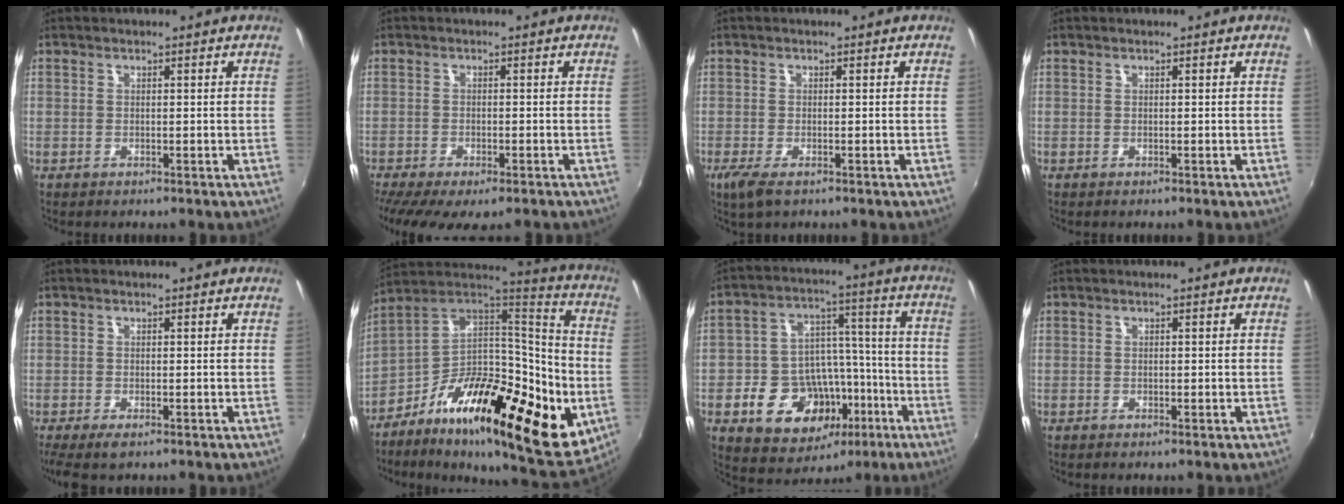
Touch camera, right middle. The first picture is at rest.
{"total": 9.3, "force": [-6.7, 2.8, 5.7], "torque": [-0.126, -0.046, -0.106]}
{"total": 3.8, "force": [-2.1, 1.0, 2.9], "torque": [-0.061, -0.015, -0.036]}
{"total": 0.0}
{"total": 4.3, "force": [-2.8, 1.1, 3.1], "torque": [-0.064, -0.021, -0.043]}
{"total": 30.6, "force": [-11.1, 12.2, 25.7], "torque": [-0.398, -0.020, -0.188]}
{"total": 16.9, "force": [-7.2, 12.8, 8.4], "torque": [-0.175, 0.038, -0.087]}
{"total": 0.0}